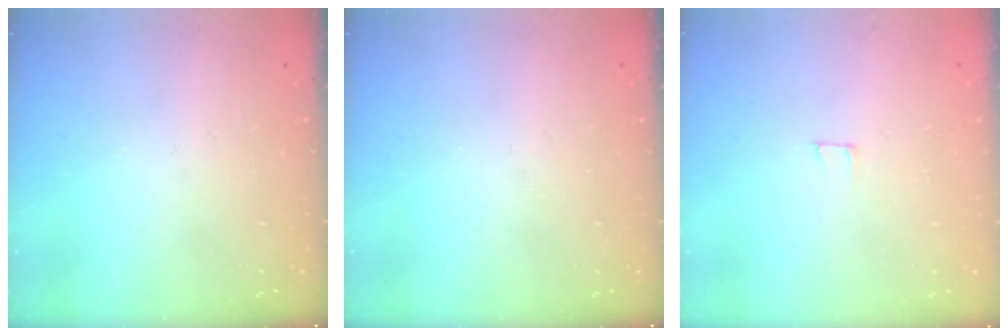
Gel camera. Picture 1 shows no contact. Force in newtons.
{"total": 0.0}
{"total": 2.5, "press": 2.5, "slide": 0.2}